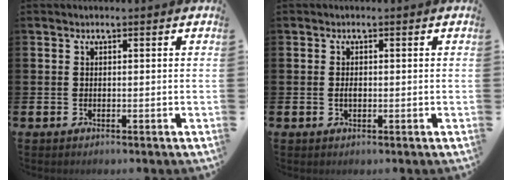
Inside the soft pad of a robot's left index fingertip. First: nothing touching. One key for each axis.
{"total": 0.9, "fx": -0.1, "fy": 0.5, "fz": 0.7, "tx": -0.015, "ty": 0.003, "tz": -0.003}